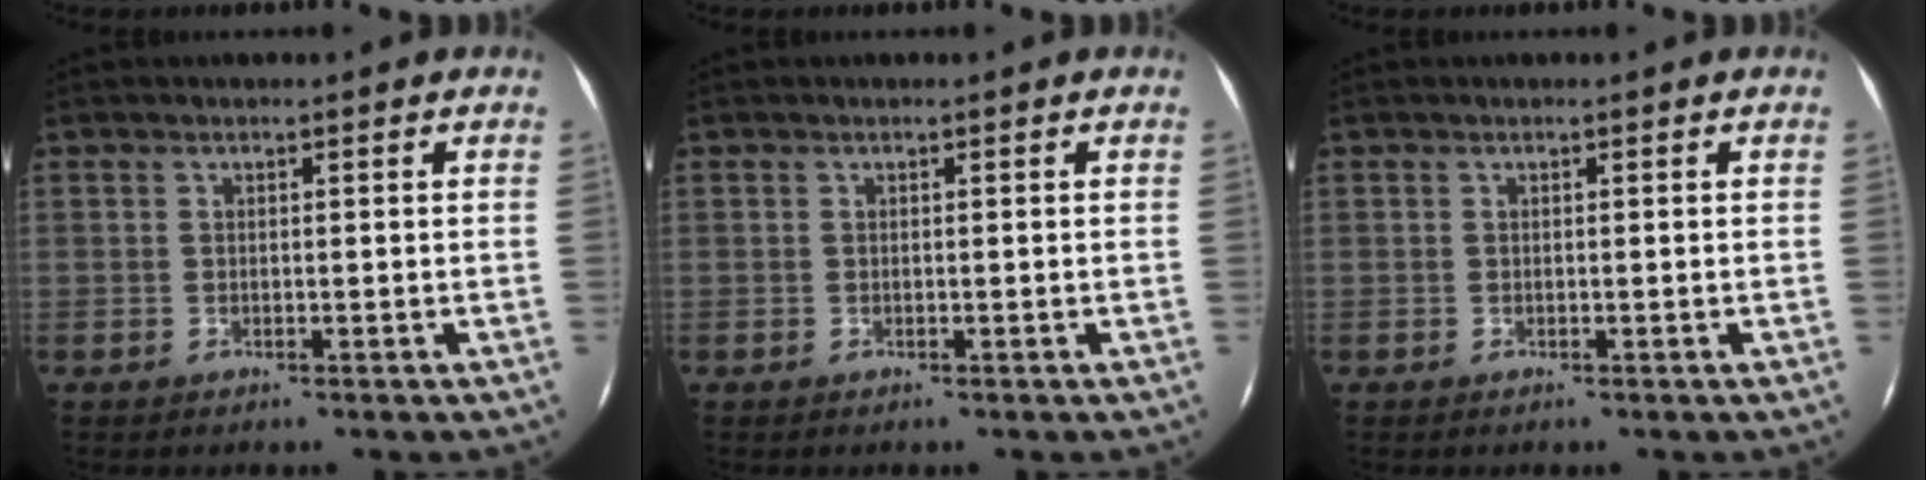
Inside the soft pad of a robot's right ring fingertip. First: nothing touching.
{"total": 0.0}
{"total": 0.0}